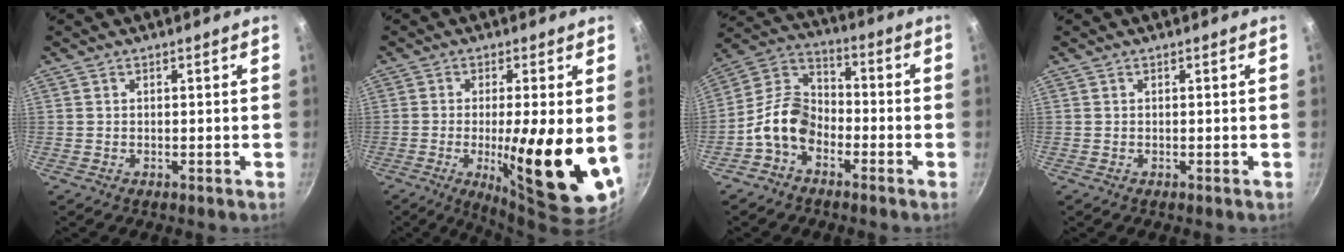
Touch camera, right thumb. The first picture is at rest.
{"total": 16.6, "force": [-2.2, 3.3, 16.2], "torque": [-0.233, -0.010, -0.030]}
{"total": 10.7, "force": [-4.4, 7.5, 6.2], "torque": [-0.091, 0.052, -0.109]}
{"total": 0.0}